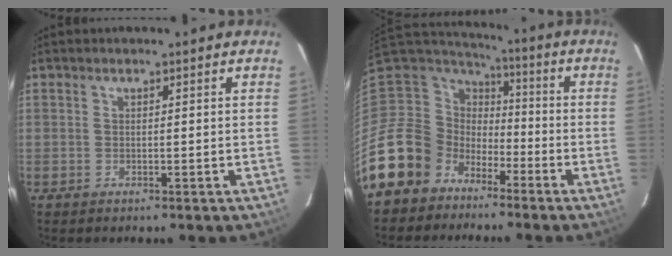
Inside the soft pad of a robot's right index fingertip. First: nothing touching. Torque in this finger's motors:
{"motor_torque": [0.31, -0.49, 0.05, -0.21]}